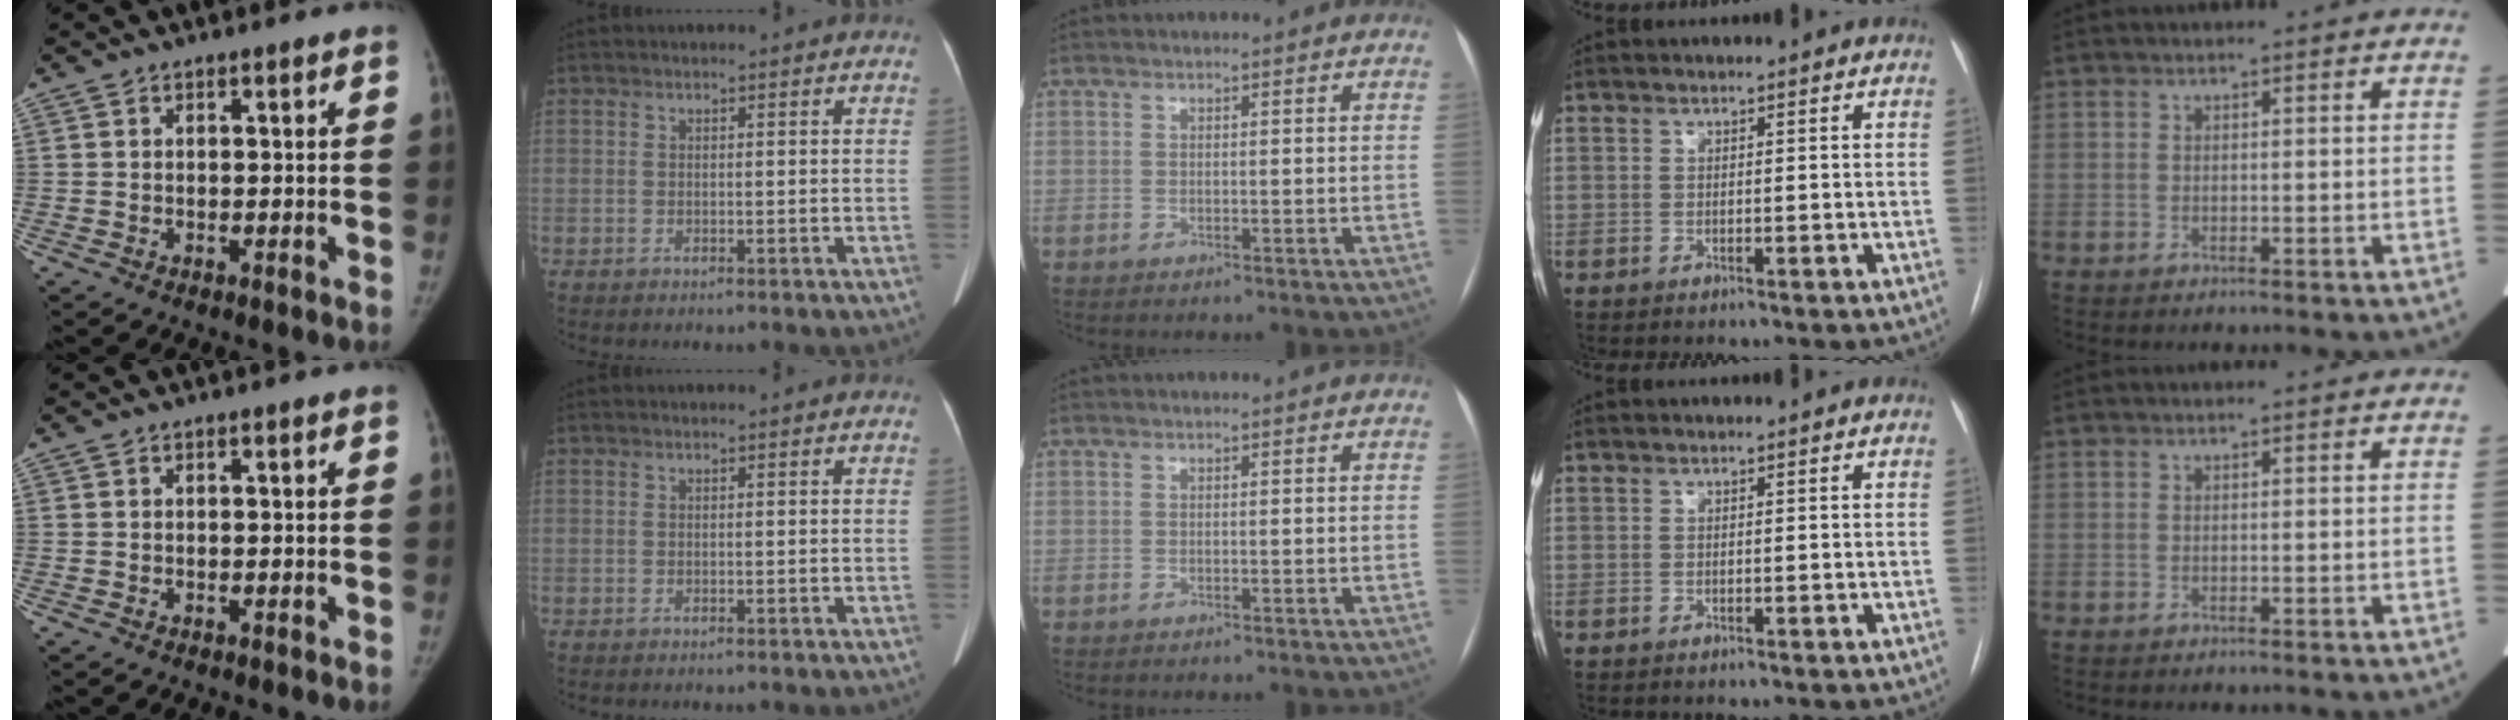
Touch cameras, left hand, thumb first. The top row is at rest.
{}